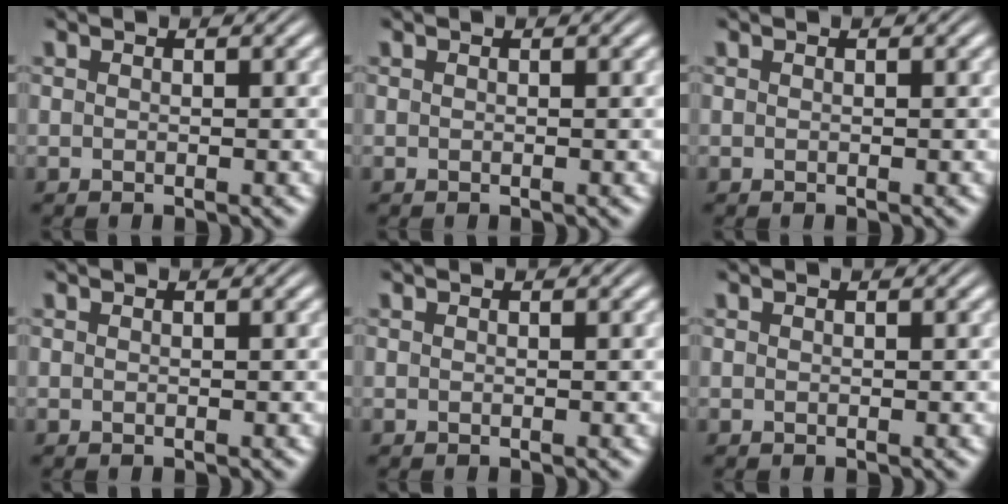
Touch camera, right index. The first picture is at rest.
{"total": 0.0}
{"total": 0.0}
{"total": 0.0}
{"total": 0.0}
{"total": 0.0}